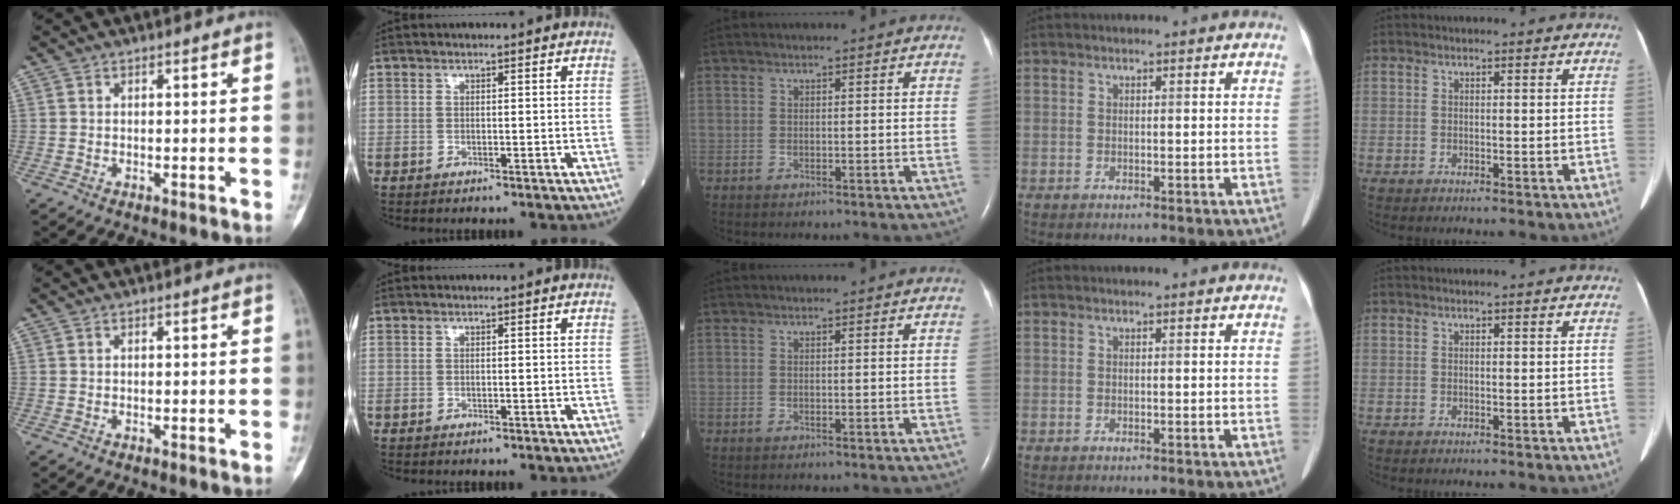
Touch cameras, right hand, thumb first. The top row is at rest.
{}